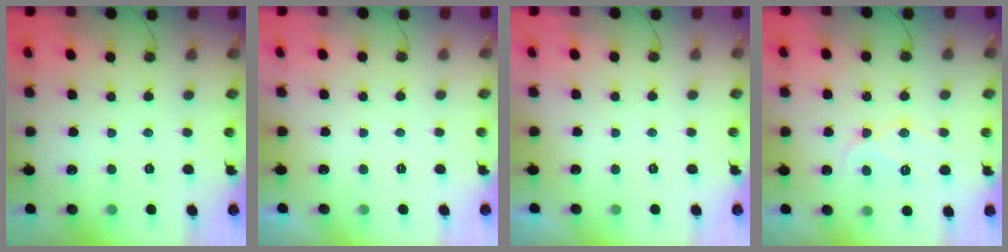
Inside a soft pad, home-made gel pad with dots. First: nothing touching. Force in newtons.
{"total": 0.0}
{"total": 0.0}
{"total": 12.6, "press": 12.6, "slide": 1.1}